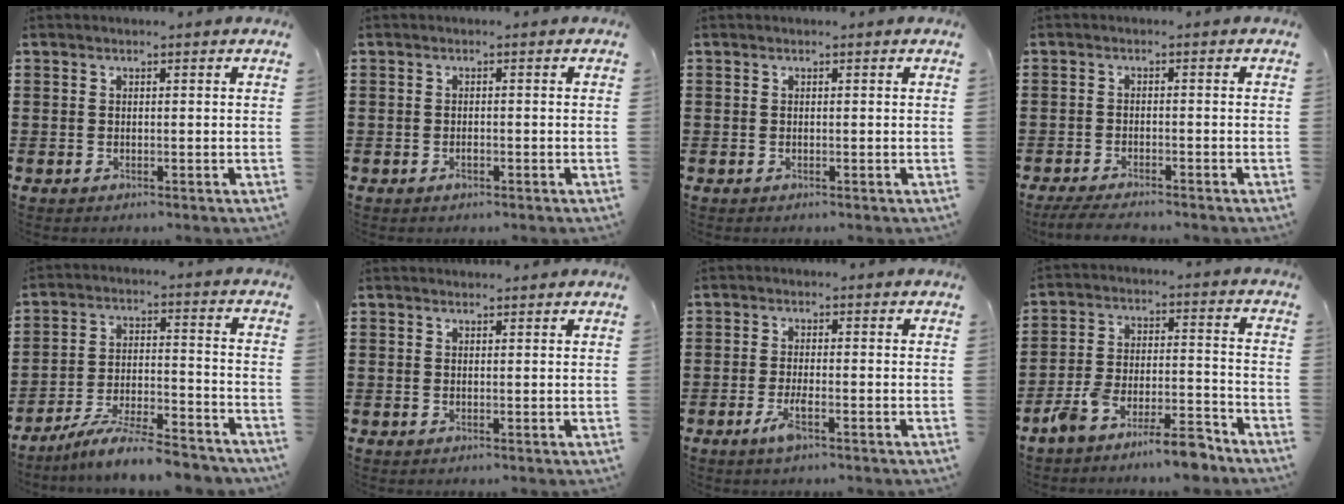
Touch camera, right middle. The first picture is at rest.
{"total": 0.9, "force": [-0.6, 0.4, 0.6], "torque": [-0.015, -0.005, -0.010]}
{"total": 0.0}
{"total": 2.8, "force": [-2.7, 0.2, 0.9], "torque": [-0.023, 0.000, -0.056]}
{"total": 8.0, "force": [-7.4, 0.4, 3.1], "torque": [-0.051, 0.007, -0.141]}
{"total": 0.7, "force": [0.7, 0.2, 0.0], "torque": [0.007, -0.004, 0.012]}
{"total": 3.2, "force": [-1.6, 0.5, 2.7], "torque": [-0.059, -0.006, -0.032]}
{"total": 8.7, "force": [-8.0, 0.8, 3.4], "torque": [-0.057, 0.018, -0.152]}